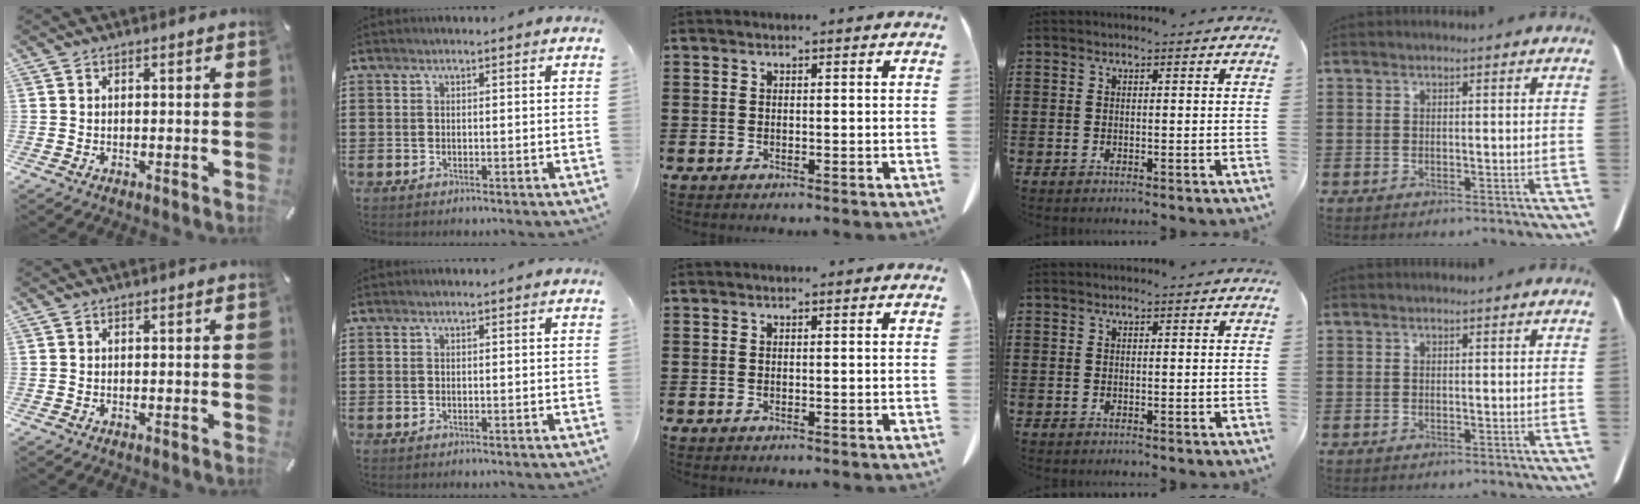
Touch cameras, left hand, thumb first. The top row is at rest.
{}